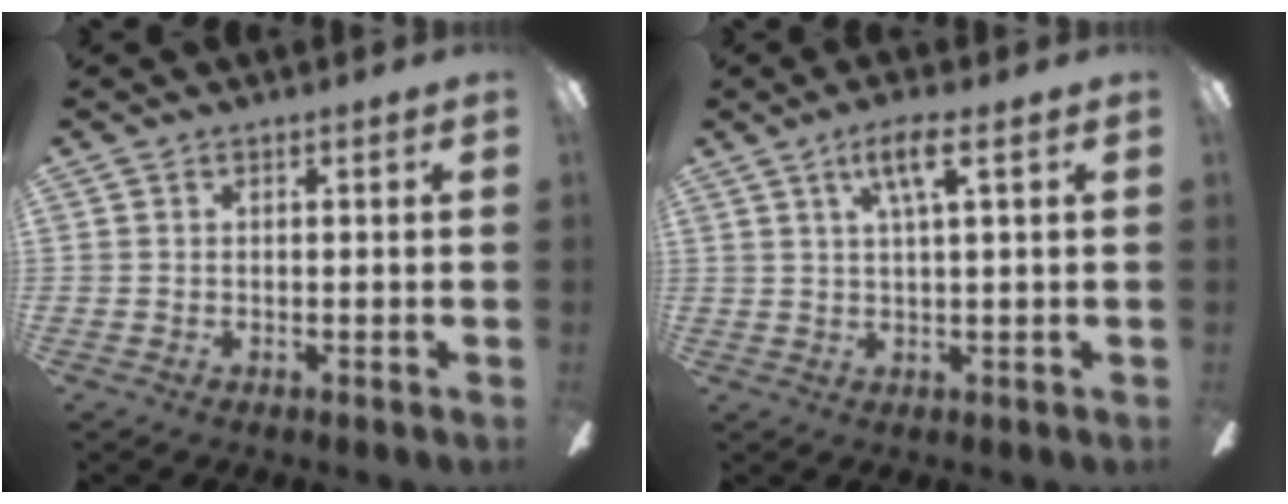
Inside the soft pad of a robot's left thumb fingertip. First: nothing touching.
{"total": 6.0, "force": [2.9, 1.0, 5.2], "torque": [-0.100, 0.000, 0.045]}